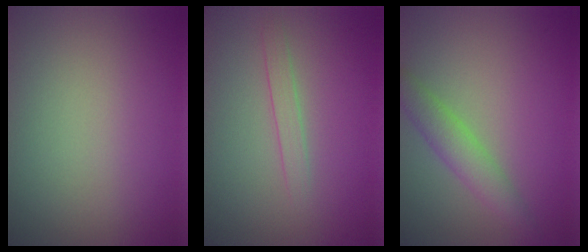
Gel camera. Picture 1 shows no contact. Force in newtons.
{"total": 1.3, "press": 1.3, "slide": 0.1}
{"total": 2.8, "press": 2.8, "slide": 0.1}